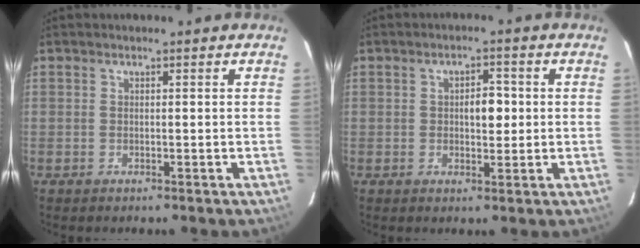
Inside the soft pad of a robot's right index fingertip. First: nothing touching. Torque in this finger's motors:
{"motor_torque": [0.04, 0.02, 0.07, 0.03]}